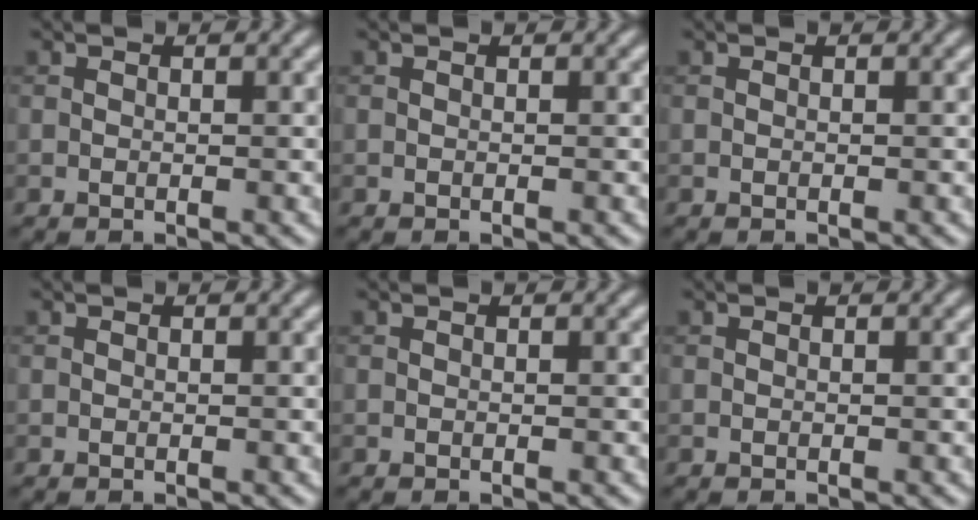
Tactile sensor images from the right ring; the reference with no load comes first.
{"total": 0.0}
{"total": 0.0}
{"total": 0.0}
{"total": 0.0}
{"total": 0.0}